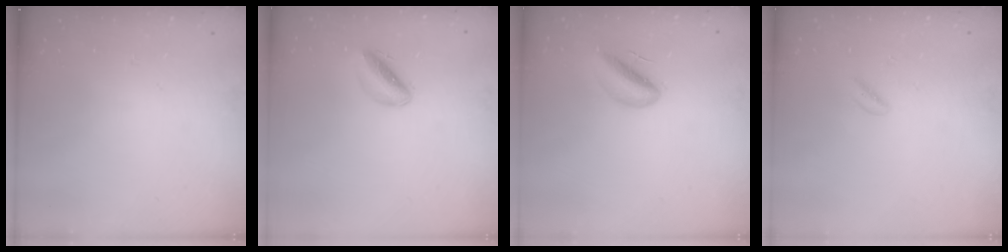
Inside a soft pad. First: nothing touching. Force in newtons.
{"total": 4.8, "press": 4.7, "slide": 0.9}
{"total": 7.0, "press": 6.8, "slide": 1.6}
{"total": 1.7, "press": 1.5, "slide": 0.7}